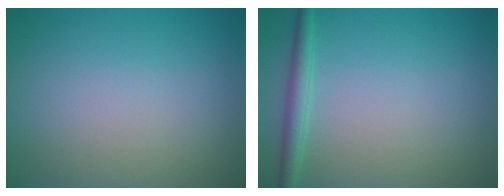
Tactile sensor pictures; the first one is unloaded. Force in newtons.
{"total": 2.0, "press": 2.0, "slide": 0.1}